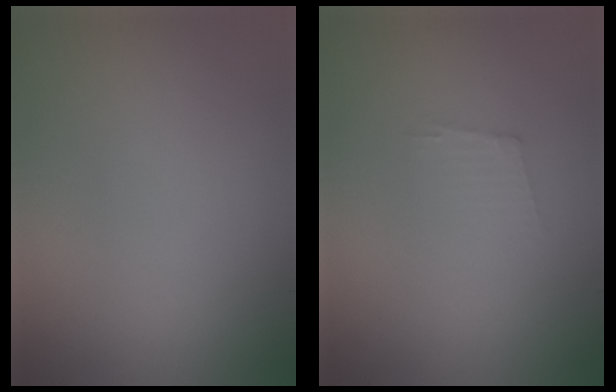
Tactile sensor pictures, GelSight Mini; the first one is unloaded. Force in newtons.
{"total": 1.1, "press": 1.0, "slide": 0.2}